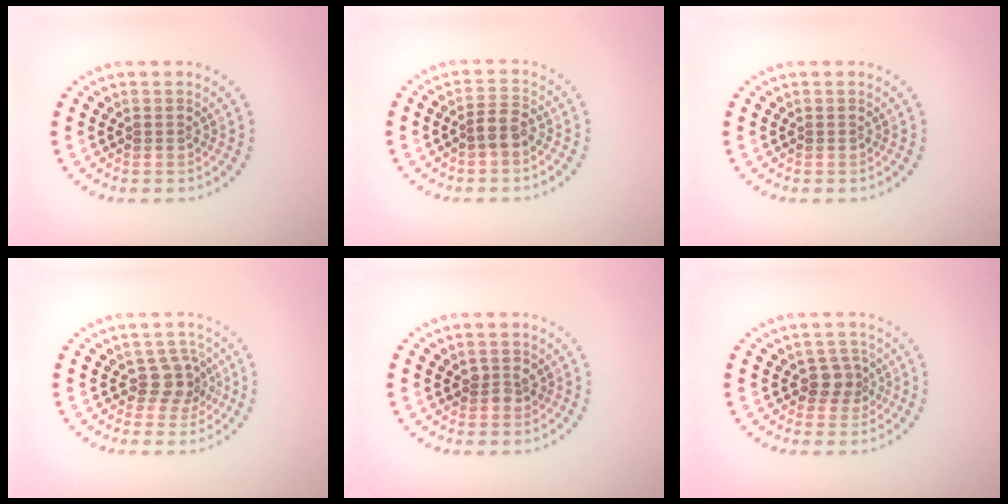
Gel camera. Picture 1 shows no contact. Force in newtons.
{"total": 2.0, "press": 1.7, "slide": 0.9}
{"total": 0.0}
{"total": 2.6, "press": 2.0, "slide": 1.7}
{"total": 0.9, "press": 0.9, "slide": 0.3}
{"total": 2.0, "press": 1.7, "slide": 1.1}